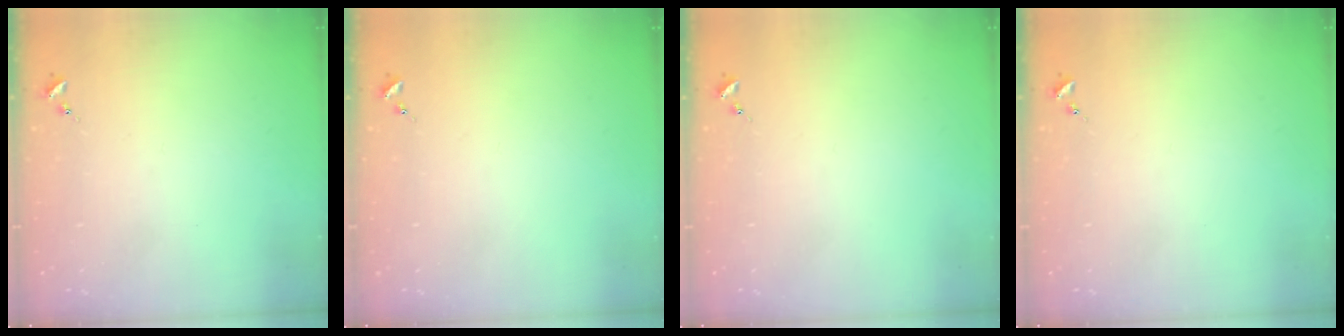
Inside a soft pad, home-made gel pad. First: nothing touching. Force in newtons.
{"total": 0.0}
{"total": 0.0}
{"total": 0.0}